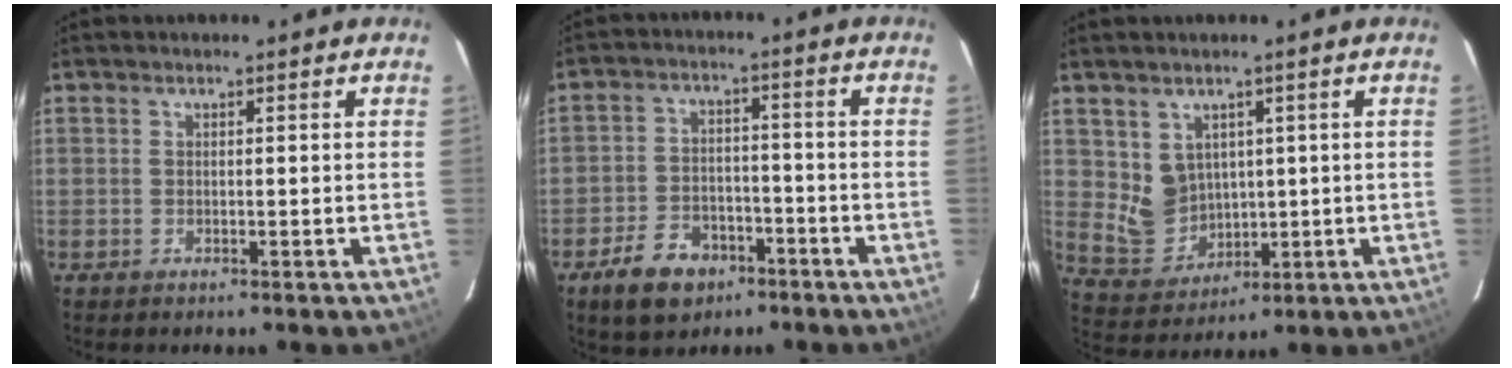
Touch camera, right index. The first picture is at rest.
{"total": 9.6, "force": [-6.0, 6.2, 4.4], "torque": [-0.114, 0.015, -0.089]}
{"total": 7.0, "force": [2.0, 6.3, 2.4], "torque": [-0.052, -0.002, 0.063]}